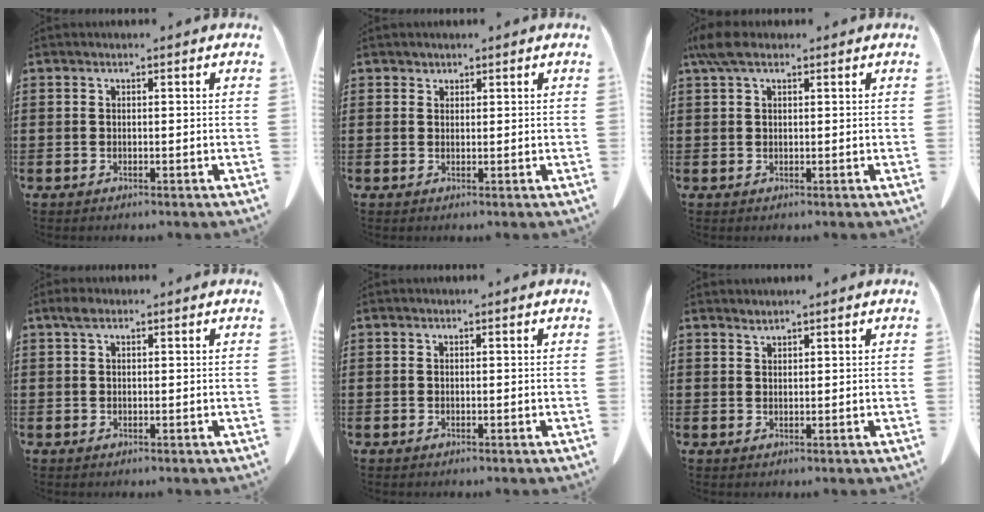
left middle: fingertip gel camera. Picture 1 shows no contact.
{"total": 1.1, "force": [1.0, 0.5, 0.0], "torque": [-0.003, 0.000, 0.020]}
{"total": 3.5, "force": [1.9, 1.5, 2.6], "torque": [-0.064, 0.004, 0.033]}
{"total": 1.6, "force": [0.7, 0.8, 1.2], "torque": [-0.027, 0.005, 0.012]}
{"total": 0.0}
{"total": 1.1, "force": [1.1, -0.1, 0.1], "torque": [-0.004, -0.004, 0.023]}